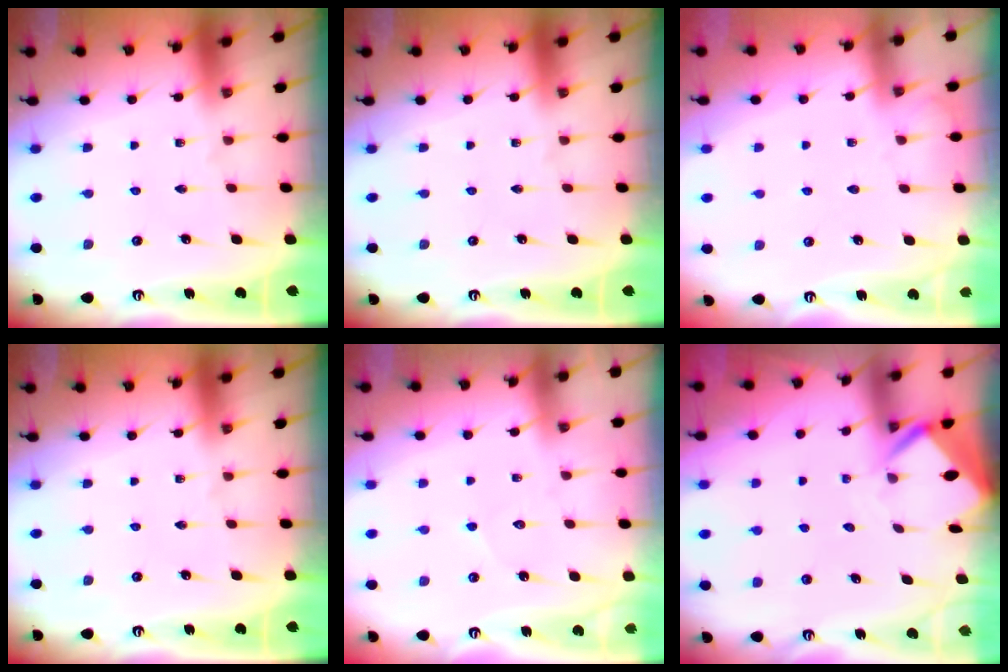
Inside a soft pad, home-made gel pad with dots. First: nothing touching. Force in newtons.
{"total": 0.0}
{"total": 3.0, "press": 3.0, "slide": 0.5}
{"total": 0.0}
{"total": 3.8, "press": 3.8, "slide": 0.3}
{"total": 3.4, "press": 3.4, "slide": 0.3}